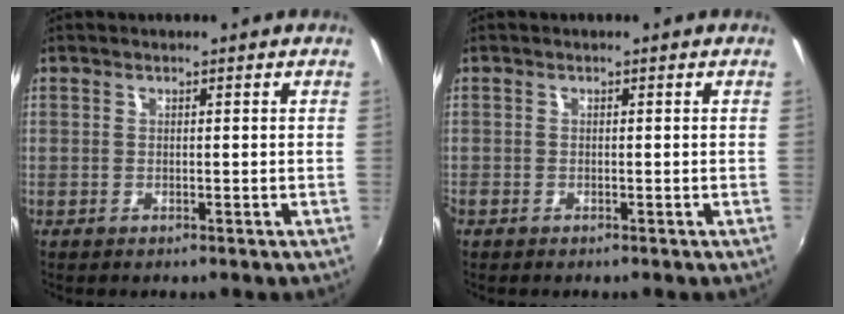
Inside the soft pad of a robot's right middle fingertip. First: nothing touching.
{"total": 0.6, "force": [-0.5, 0.3, 0.1], "torque": [-0.003, -0.002, -0.013]}